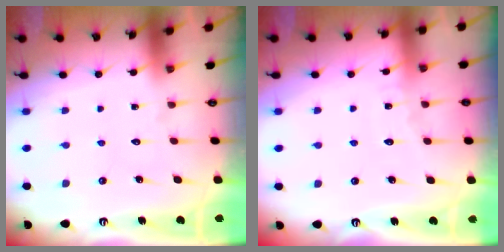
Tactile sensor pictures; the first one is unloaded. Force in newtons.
{"total": 4.4, "press": 4.4, "slide": 0.5}